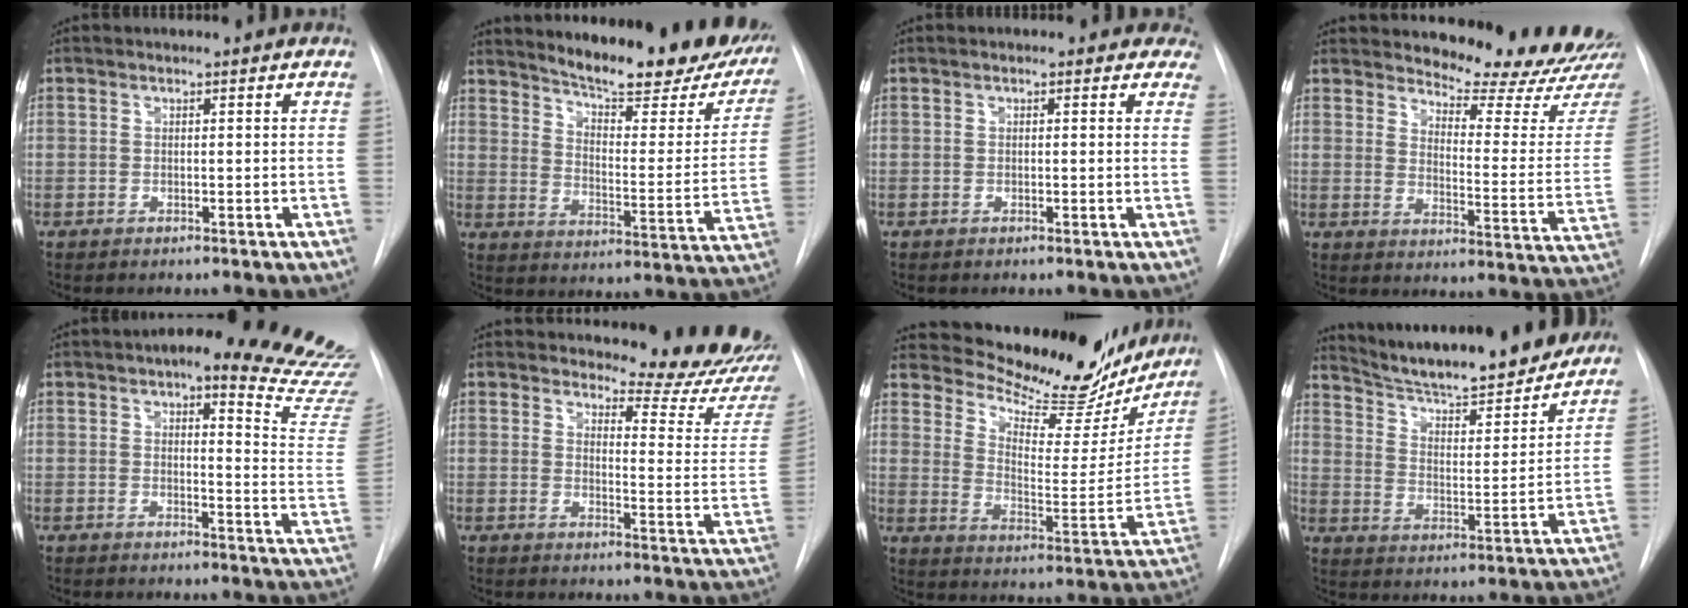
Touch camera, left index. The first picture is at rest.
{"total": 24.8, "force": [20.9, 5.2, 12.2], "torque": [-0.167, -0.058, 0.260]}
{"total": 3.7, "force": [2.8, 2.0, 1.3], "torque": [0.007, 0.002, 0.017]}
{"total": 16.5, "force": [15.9, 0.7, 4.3], "torque": [-0.050, -0.111, 0.189]}
{"total": 22.5, "force": [19.3, 3.1, 11.1], "torque": [-0.121, -0.085, 0.203]}
{"total": 14.9, "force": [14.5, 0.7, 3.1], "torque": [-0.024, -0.117, 0.152]}
{"total": 22.1, "force": [19.5, 6.7, 7.8], "torque": [-0.107, -0.035, 0.259]}
{"total": 20.6, "force": [18.6, 2.6, 8.3], "torque": [-0.133, -0.016, 0.272]}